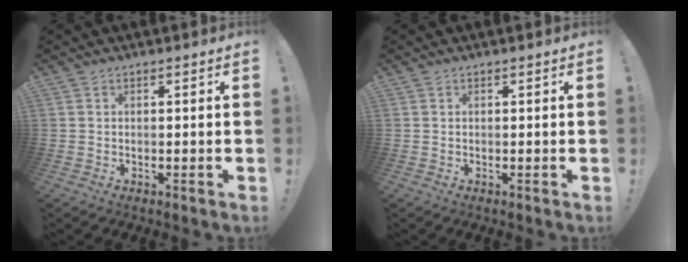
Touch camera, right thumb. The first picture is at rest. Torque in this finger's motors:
{"motor_torque": [-0.01, -0.05, -0.11, 0.11, 0.00]}